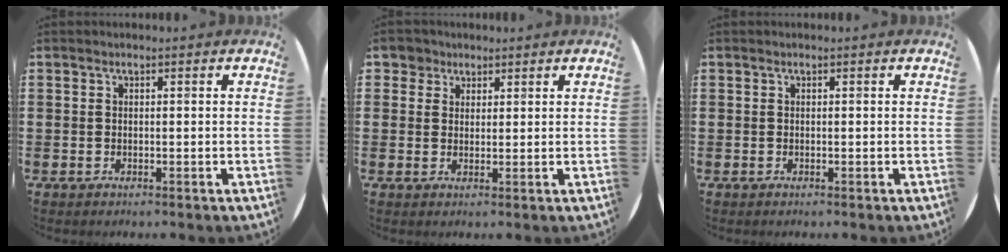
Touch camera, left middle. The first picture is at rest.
{"total": 3.0, "force": [2.2, 2.1, 0.1], "torque": [0.003, 0.005, 0.038]}
{"total": 0.0}